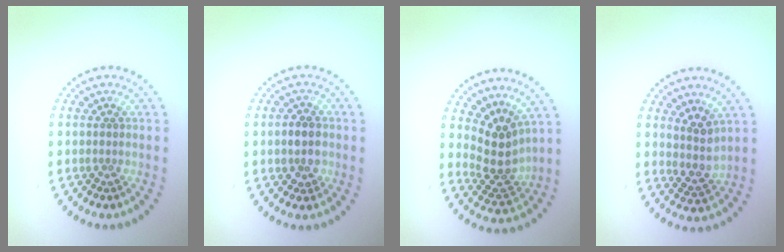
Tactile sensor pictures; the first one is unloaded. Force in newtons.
{"total": 2.6, "press": 2.5, "slide": 0.5}
{"total": 3.5, "press": 2.9, "slide": 2.1}
{"total": 2.5, "press": 1.9, "slide": 1.6}